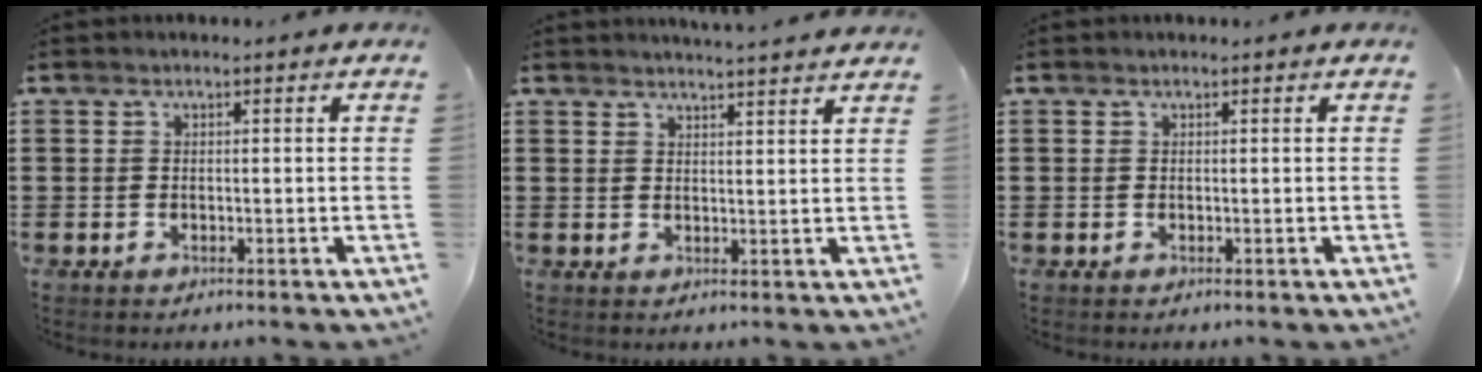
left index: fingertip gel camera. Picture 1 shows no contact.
{"total": 2.6, "force": [2.6, -0.6, 0.1], "torque": [-0.008, -0.014, 0.047]}
{"total": 0.0}